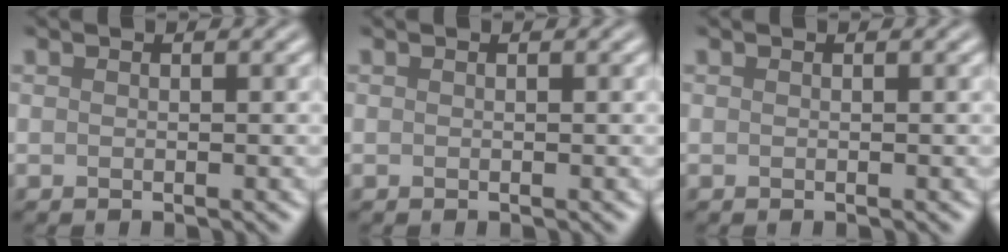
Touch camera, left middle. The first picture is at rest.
{"total": 0.0}
{"total": 0.0}